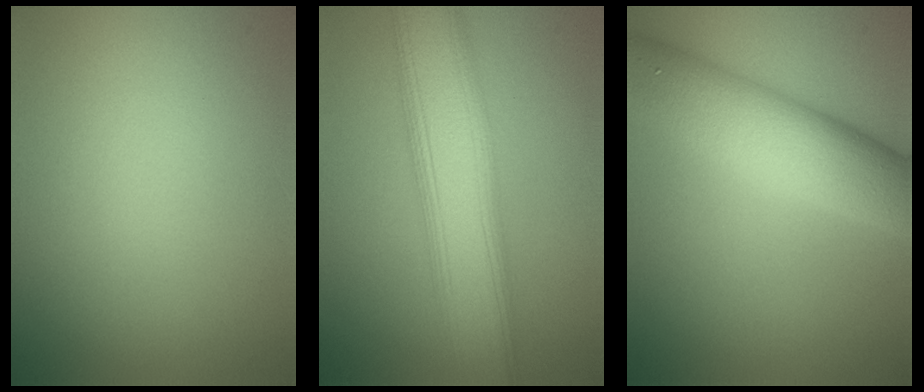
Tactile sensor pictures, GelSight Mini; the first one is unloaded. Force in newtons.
{"total": 9.1, "press": 9.1, "slide": 0.5}
{"total": 8.5, "press": 8.5, "slide": 0.3}